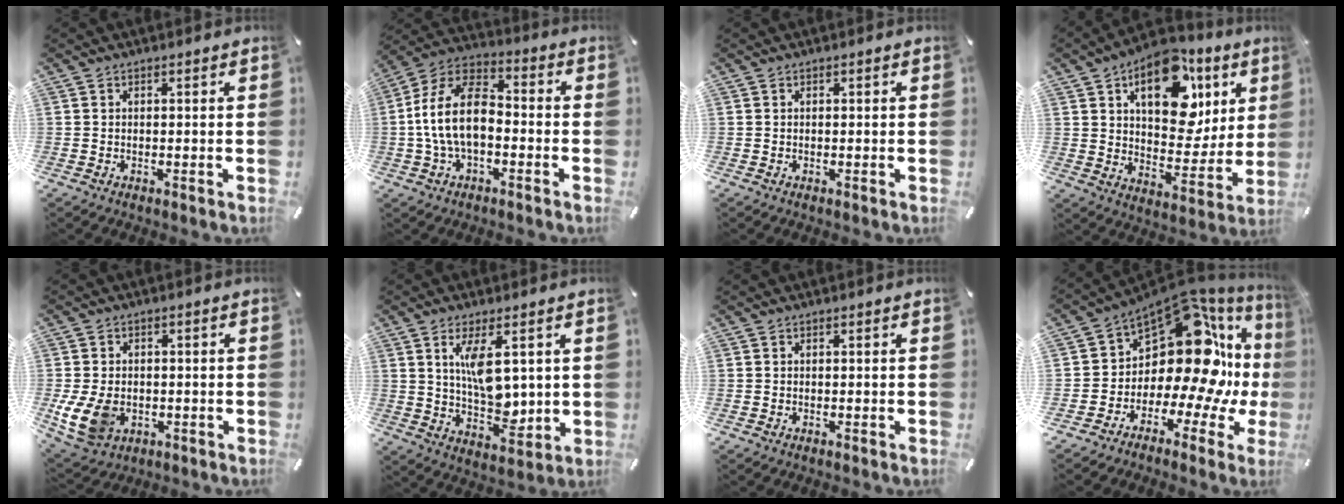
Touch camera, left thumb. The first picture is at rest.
{"total": 14.4, "force": [-2.4, 8.6, 11.4], "torque": [-0.241, 0.018, -0.047]}
{"total": 0.0}
{"total": 18.9, "force": [9.2, 11.5, 11.9], "torque": [-0.161, -0.045, 0.157]}
{"total": 9.2, "force": [-1.9, 6.9, 5.7], "torque": [-0.130, 0.002, -0.033]}
{"total": 10.0, "force": [3.2, 5.1, 7.9], "torque": [-0.130, -0.024, 0.051]}
{"total": 0.0}
{"total": 18.6, "force": [5.4, 10.3, 14.5], "torque": [-0.238, -0.069, 0.085]}